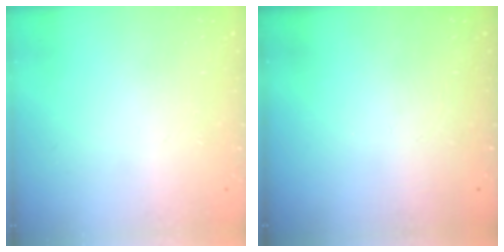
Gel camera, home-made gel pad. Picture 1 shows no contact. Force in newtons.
{"total": 0.0}